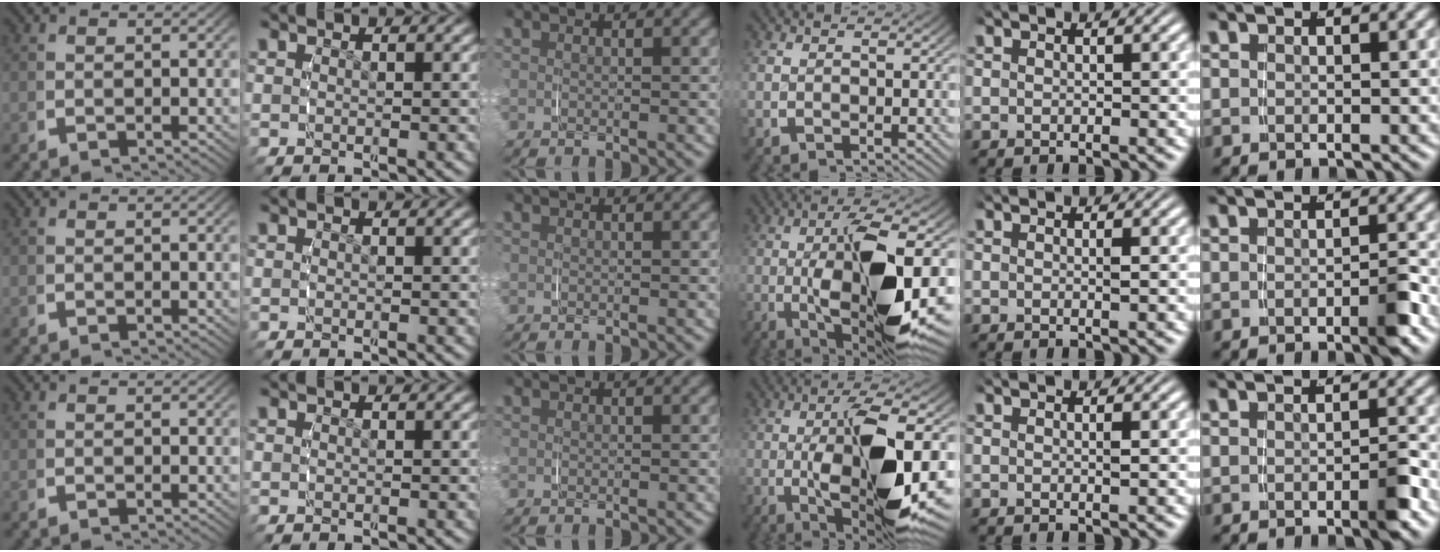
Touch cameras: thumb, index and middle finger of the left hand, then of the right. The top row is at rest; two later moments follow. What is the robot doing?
{"motion": "grasp_and_lifting", "object": "jar lid"}